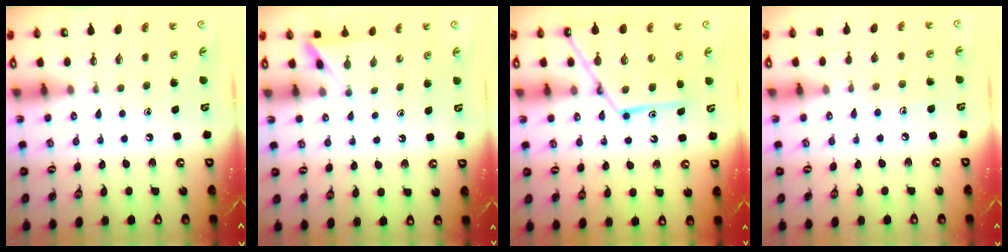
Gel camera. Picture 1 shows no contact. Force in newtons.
{"total": 3.0, "press": 3.0, "slide": 0.3}
{"total": 15.3, "press": 15.2, "slide": 1.4}
{"total": 6.1, "press": 6.1, "slide": 0.5}